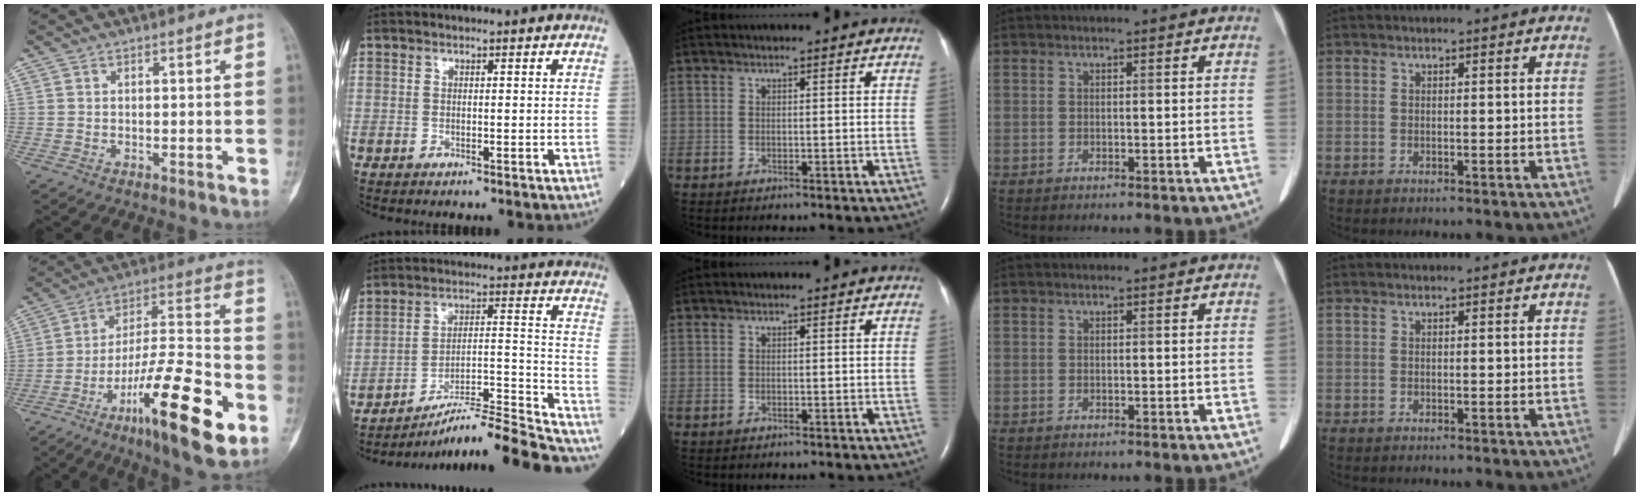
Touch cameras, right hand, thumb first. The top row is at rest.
{"thumb": {"total": 23.3, "force": [-10.5, 5.5, 20.1], "torque": [-0.333, 0.054, -0.169]}, "index": {"total": 20.5, "force": [-19.0, -0.6, 7.6], "torque": [-0.089, 0.019, -0.281]}}